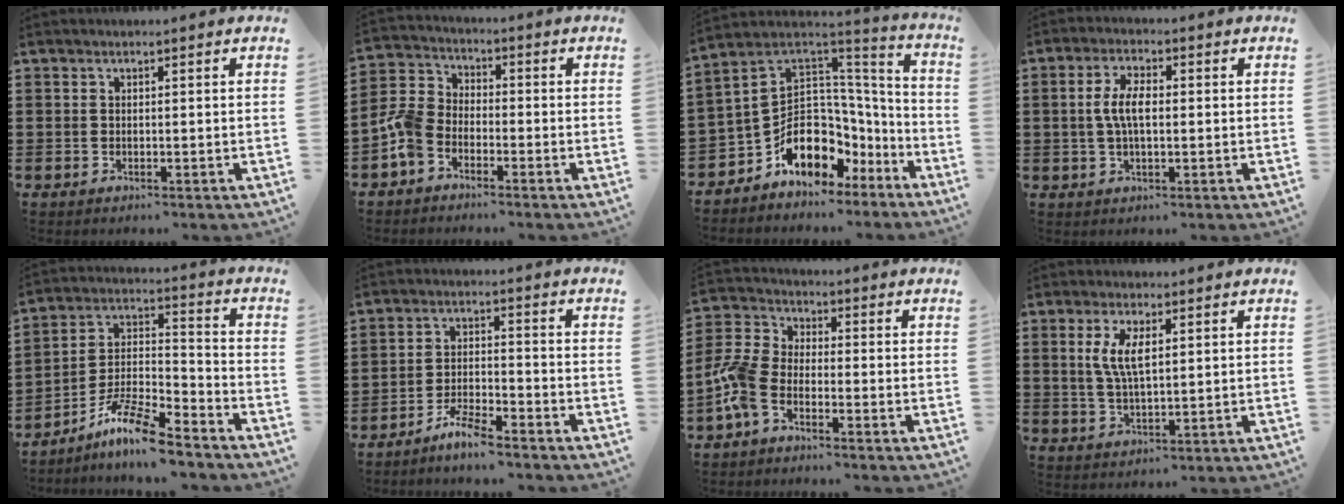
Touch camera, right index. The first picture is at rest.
{"total": 5.5, "force": [-3.3, 3.6, 2.4], "torque": [-0.082, 0.000, -0.076]}
{"total": 11.3, "force": [-4.1, 8.4, 6.2], "torque": [-0.130, -0.012, -0.074]}
{"total": 5.3, "force": [0.1, 2.2, 4.8], "torque": [-0.106, 0.001, -0.004]}
{"total": 9.8, "force": [-8.0, 1.4, 5.4], "torque": [-0.112, 0.010, -0.158]}
{"total": 4.7, "force": [-4.4, 0.1, 1.6], "torque": [-0.046, 0.000, -0.089]}
{"total": 6.2, "force": [-4.2, 2.9, 3.5], "torque": [-0.113, -0.013, -0.093]}
{"total": 5.5, "force": [1.6, 2.0, 4.9], "torque": [-0.102, 0.005, 0.027]}